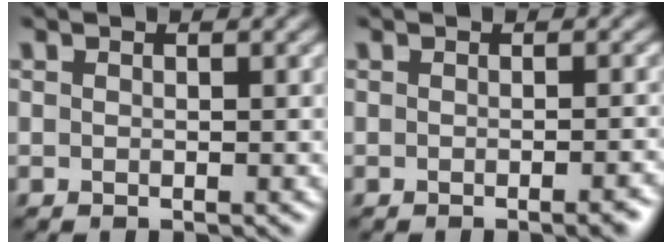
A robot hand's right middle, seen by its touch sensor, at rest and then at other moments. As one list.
[{"total": 2.1, "force": [-1.0, 0.5, 1.7], "torque": [-0.014, 0.001, -0.015]}]